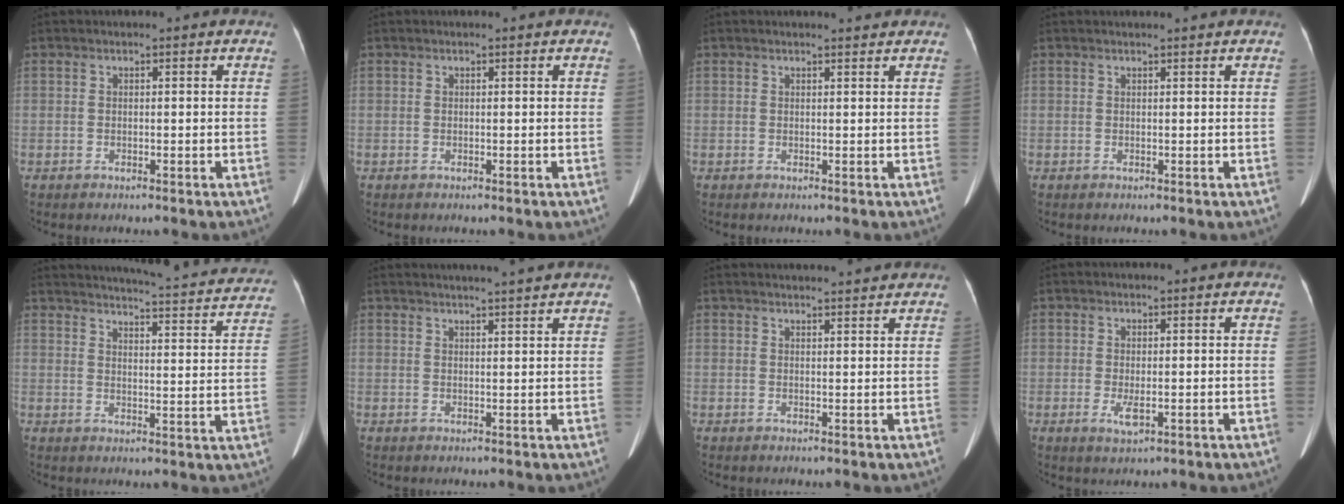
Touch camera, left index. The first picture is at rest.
{"total": 0.0}
{"total": 1.4, "force": [1.4, 0.0, 0.2], "torque": [-0.008, -0.002, 0.020]}
{"total": 1.6, "force": [1.5, -0.3, 0.4], "torque": [-0.007, 0.009, 0.024]}
{"total": 25.4, "force": [23.8, 2.6, 8.5], "torque": [-0.125, -0.058, 0.276]}
{"total": 8.3, "force": [7.6, -0.7, 3.4], "torque": [-0.050, 0.016, 0.093]}
{"total": 7.6, "force": [7.4, 0.3, 2.0], "torque": [-0.027, 0.020, 0.087]}
{"total": 2.2, "force": [-0.3, 0.7, 2.1], "torque": [-0.040, -0.005, -0.001]}